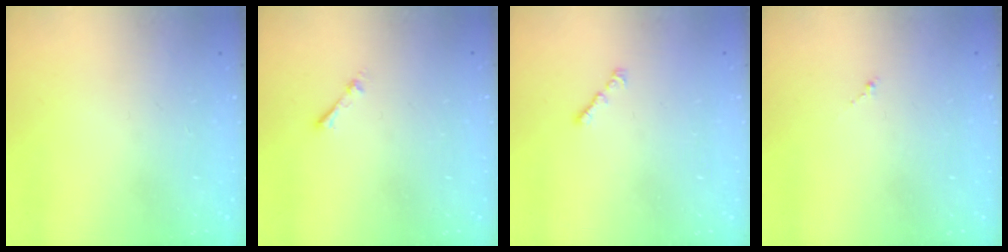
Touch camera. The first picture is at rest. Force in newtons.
{"total": 1.7, "press": 1.7, "slide": 0.2}
{"total": 0.9, "press": 0.8, "slide": 0.5}
{"total": 0.0}